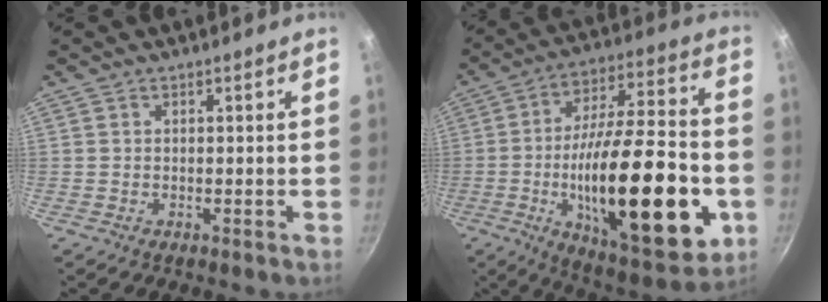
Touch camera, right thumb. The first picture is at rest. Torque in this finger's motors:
{"motor_torque": [-0.04, 1.96, 2.64, -0.13, 0.64]}